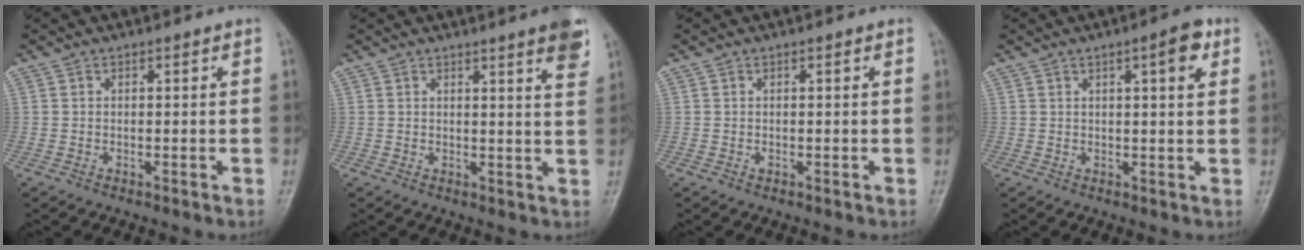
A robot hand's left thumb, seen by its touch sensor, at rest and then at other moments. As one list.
[{"total": 6.3, "force": [3.9, 0.6, 4.9], "torque": [-0.053, -0.016, 0.043]}, {"total": 0.7, "force": [0.1, 0.4, 0.5], "torque": [-0.005, 0.001, 0.004]}, {"total": 5.0, "force": [2.2, 1.2, 4.3], "torque": [-0.055, -0.005, 0.028]}]